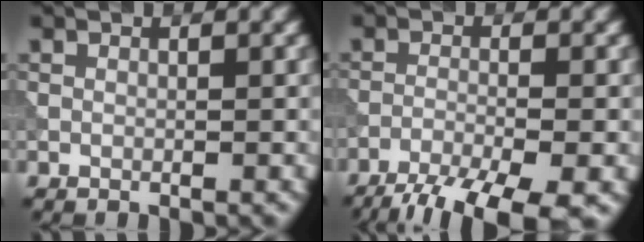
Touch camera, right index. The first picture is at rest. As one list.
[{"total": 8.8, "force": [-6.8, 1.8, 5.2], "torque": [-0.093, -0.031, -0.110]}]